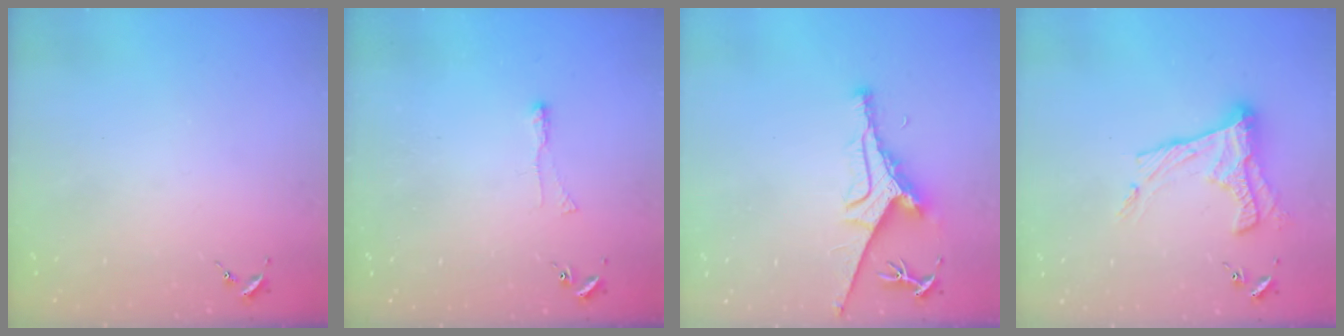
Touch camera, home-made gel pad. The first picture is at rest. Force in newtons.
{"total": 3.2, "press": 3.1, "slide": 0.6}
{"total": 8.5, "press": 8.4, "slide": 1.1}
{"total": 14.5, "press": 14.5, "slide": 0.7}